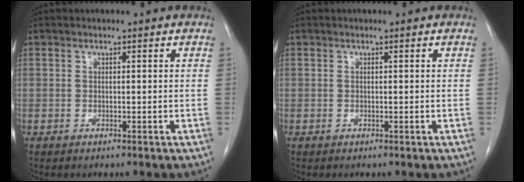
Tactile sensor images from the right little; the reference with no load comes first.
{"total": 0.0}